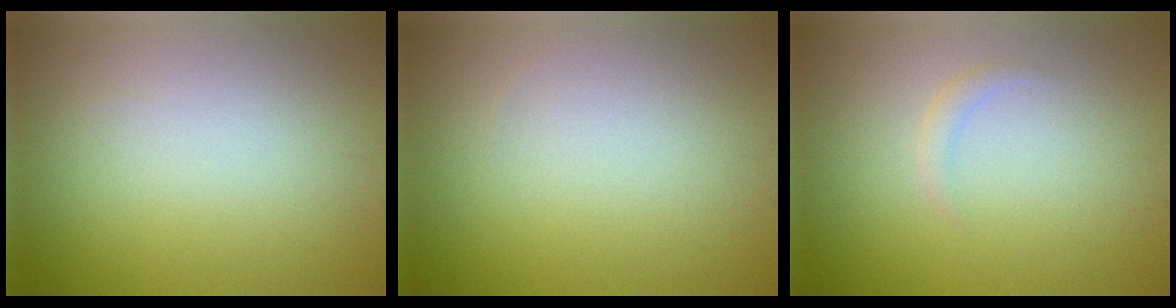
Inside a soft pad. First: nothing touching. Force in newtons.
{"total": 0.0}
{"total": 1.0, "press": 1.0, "slide": 0.0}